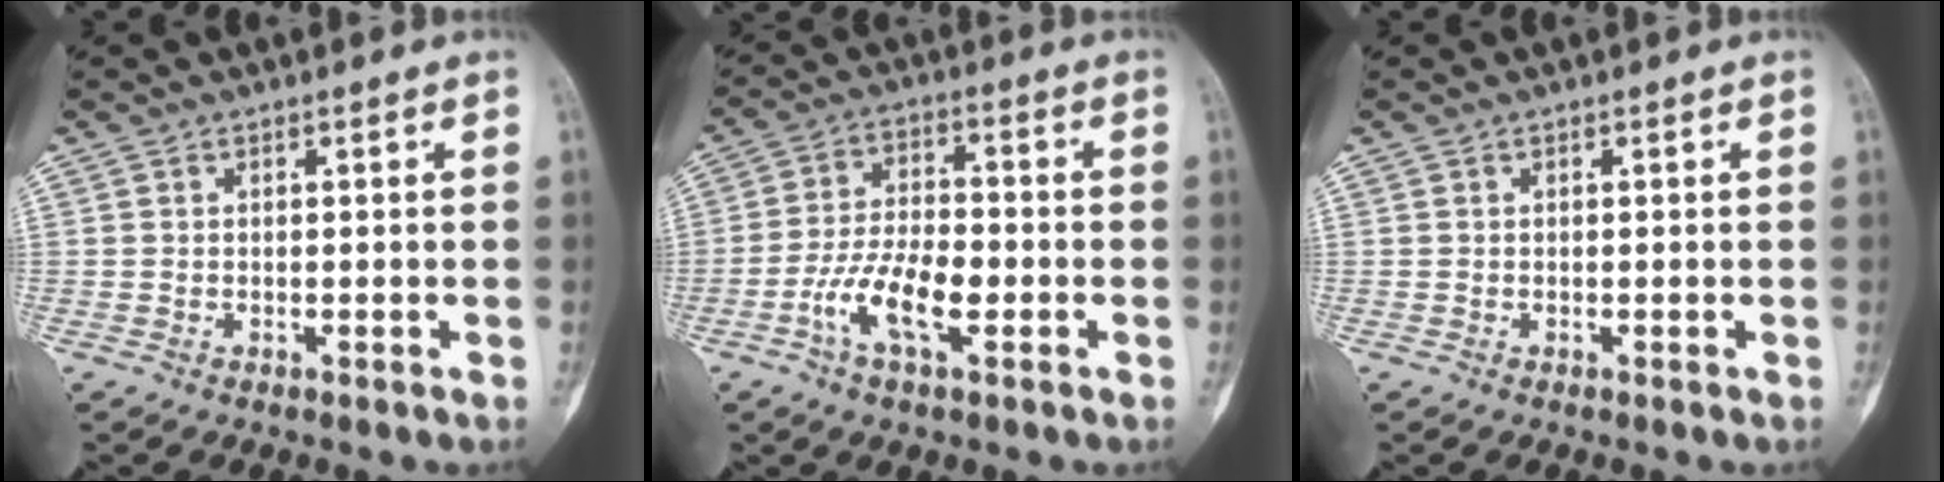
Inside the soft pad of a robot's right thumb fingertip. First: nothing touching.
{"total": 9.8, "force": [-3.6, 4.2, 8.1], "torque": [-0.157, 0.019, -0.069]}
{"total": 0.0}